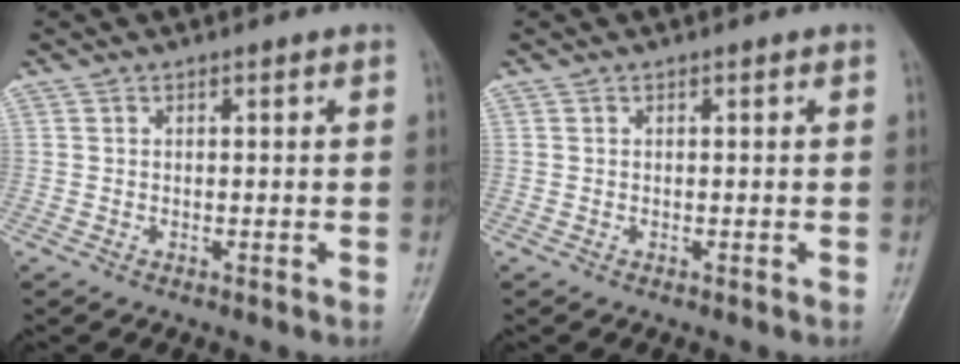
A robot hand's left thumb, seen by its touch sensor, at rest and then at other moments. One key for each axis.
{"total": 0.0}